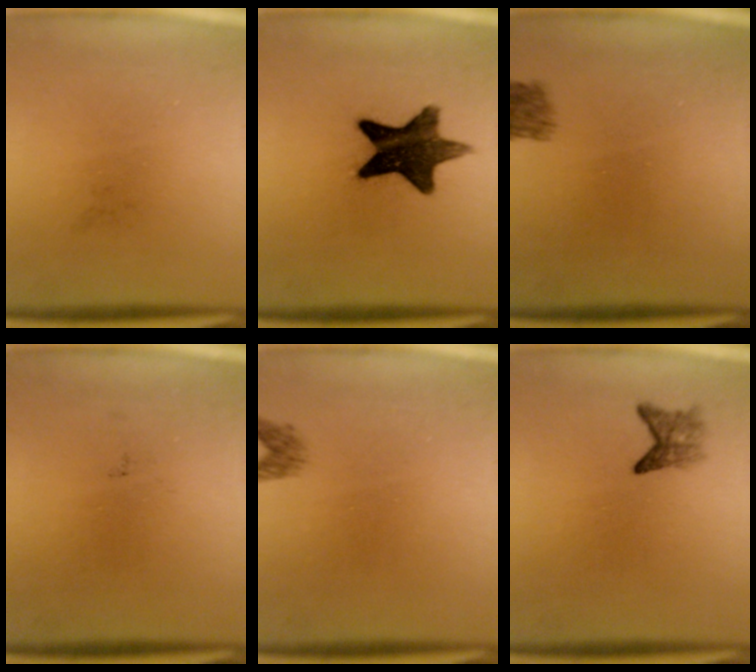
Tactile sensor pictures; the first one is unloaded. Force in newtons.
{"total": 13.6}
{"total": 2.5}
{"total": 0.0}
{"total": 1.3}
{"total": 2.3}